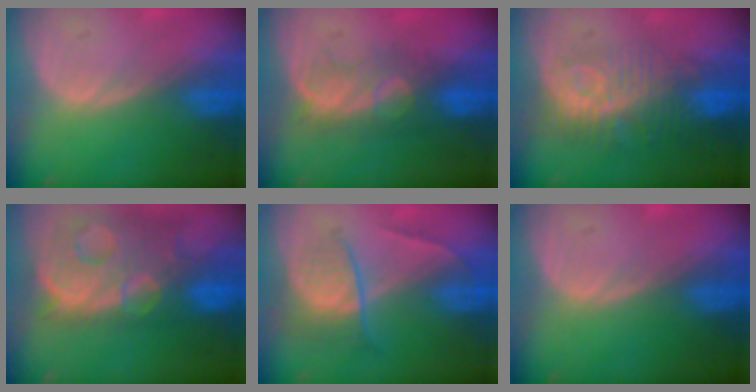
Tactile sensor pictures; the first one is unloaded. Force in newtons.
{"total": 6.1, "press": 6.0, "slide": 1.2}
{"total": 9.7, "press": 8.8, "slide": 4.0}
{"total": 13.9, "press": 11.3, "slide": 8.1}
{"total": 6.8, "press": 6.0, "slide": 3.2}
{"total": 0.0}